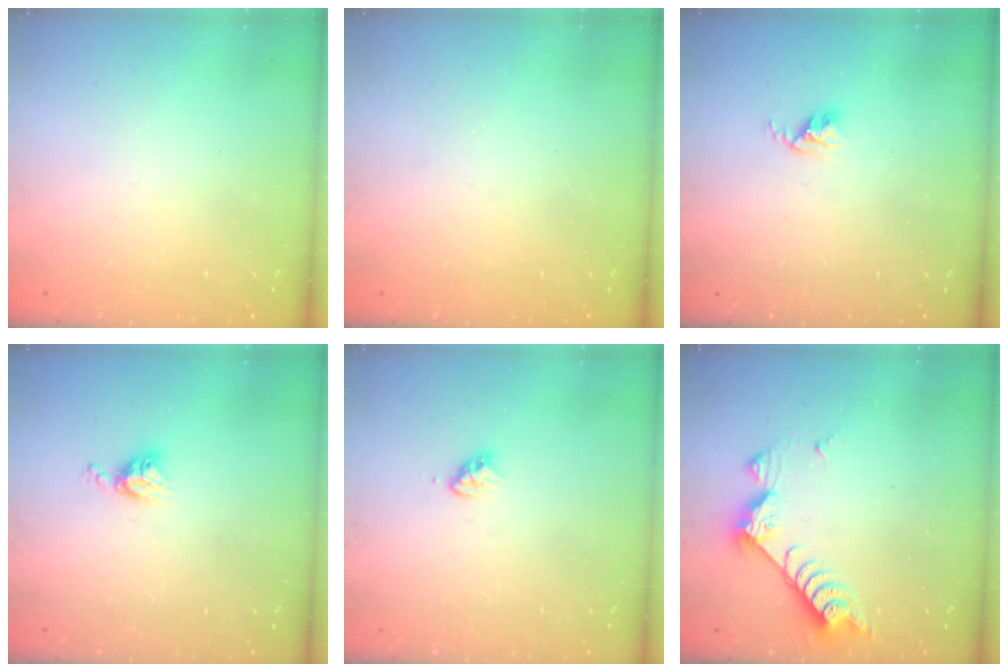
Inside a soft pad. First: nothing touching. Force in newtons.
{"total": 0.0}
{"total": 2.6, "press": 2.6, "slide": 0.4}
{"total": 4.7, "press": 4.7, "slide": 0.5}
{"total": 3.3, "press": 3.3, "slide": 0.2}
{"total": 7.6, "press": 7.6, "slide": 0.6}